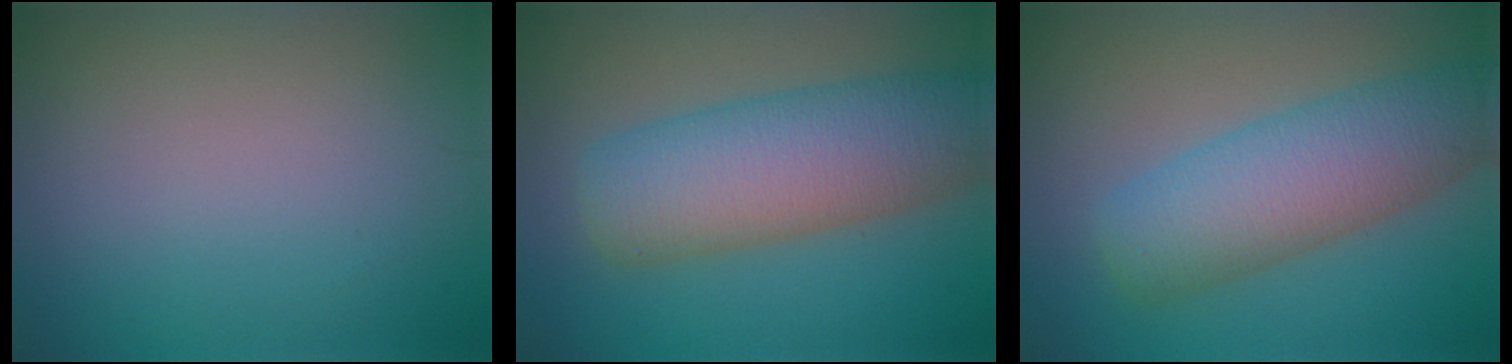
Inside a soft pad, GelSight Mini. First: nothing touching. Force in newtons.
{"total": 9.2, "press": 9.2, "slide": 0.3}
{"total": 7.3, "press": 7.3, "slide": 0.3}